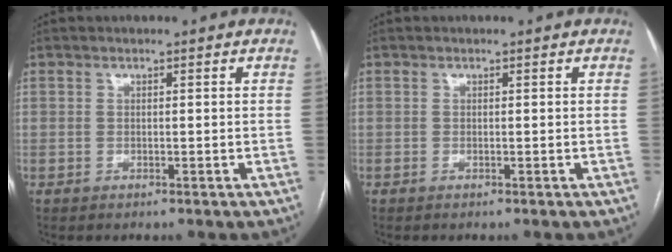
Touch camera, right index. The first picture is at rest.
{"total": 0.0}